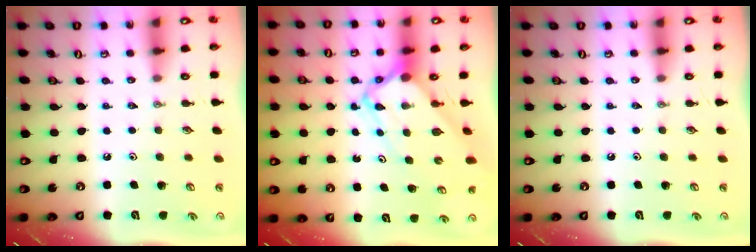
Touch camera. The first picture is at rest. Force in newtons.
{"total": 6.9, "press": 6.8, "slide": 0.6}
{"total": 0.0}